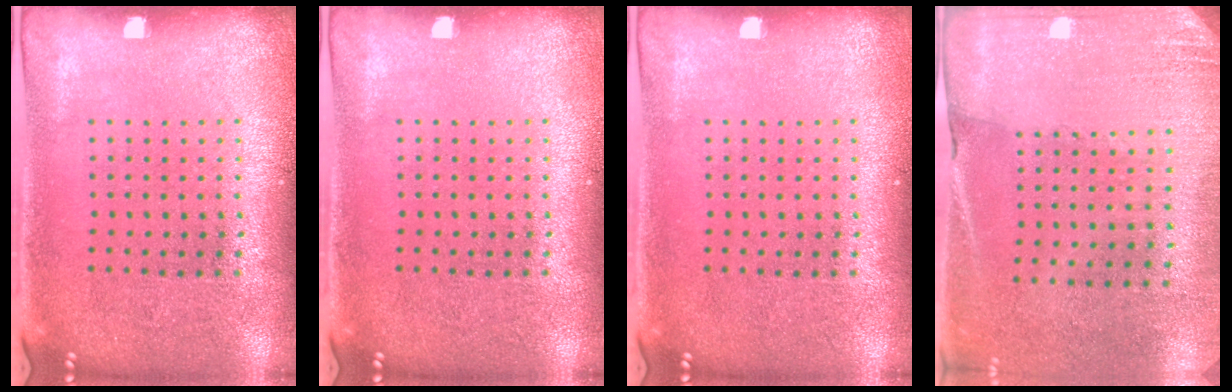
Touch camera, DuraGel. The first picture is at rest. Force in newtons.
{"total": 0.0}
{"total": 0.0}
{"total": 2.6, "press": 2.4, "slide": 1.0}